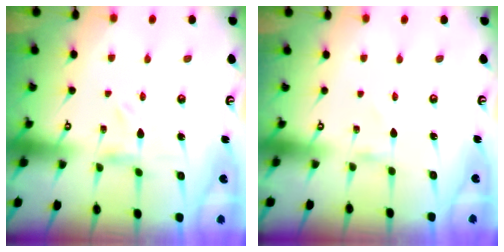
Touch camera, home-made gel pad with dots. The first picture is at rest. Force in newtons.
{"total": 0.0}